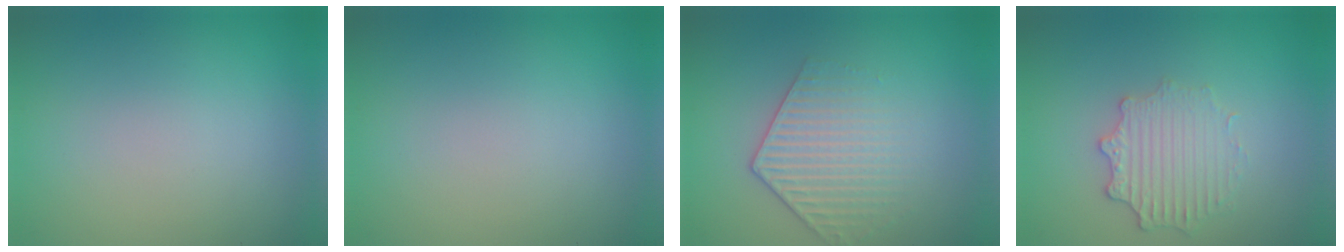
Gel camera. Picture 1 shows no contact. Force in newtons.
{"total": 0.0}
{"total": 3.2, "press": 2.8, "slide": 1.5}
{"total": 2.7, "press": 2.6, "slide": 0.8}